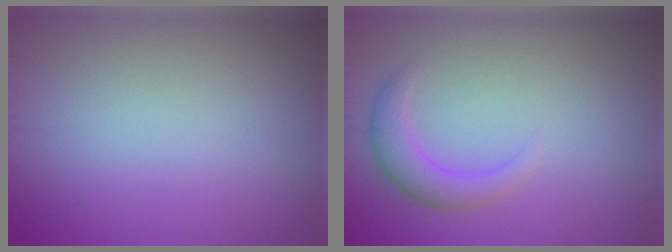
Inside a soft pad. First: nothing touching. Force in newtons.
{"total": 2.5, "press": 2.5, "slide": 0.1}